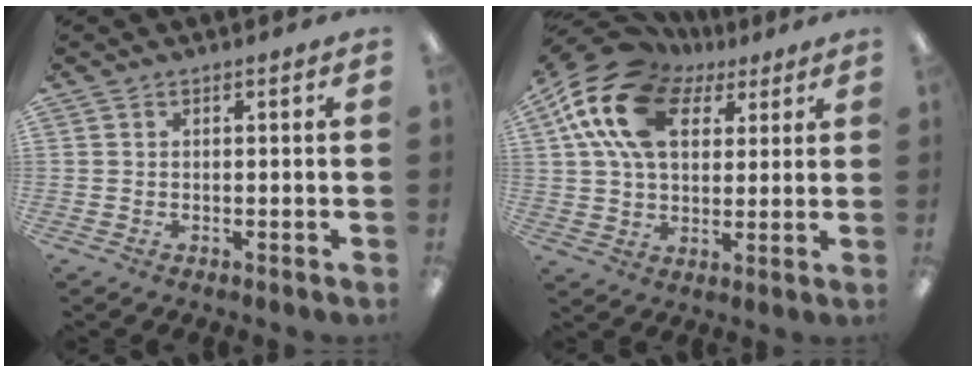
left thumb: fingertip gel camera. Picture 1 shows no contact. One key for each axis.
{"total": 20.0, "fx": 8.8, "fy": 12.6, "fz": 12.8, "tx": -0.267, "ty": -0.017, "tz": 0.155}